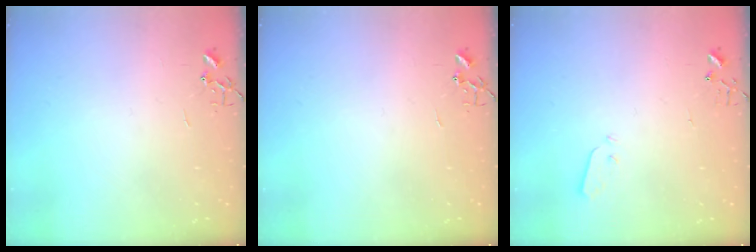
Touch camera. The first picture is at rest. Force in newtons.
{"total": 0.0}
{"total": 3.0, "press": 2.9, "slide": 0.3}